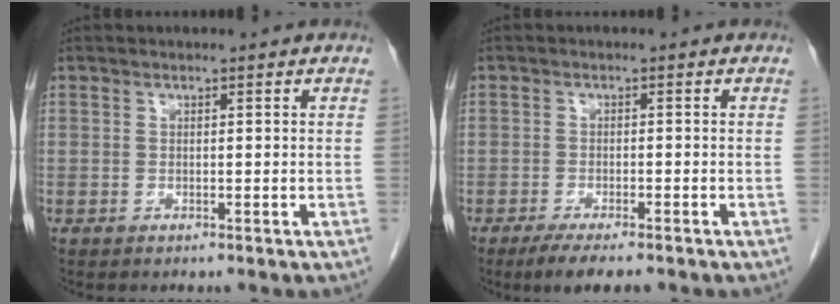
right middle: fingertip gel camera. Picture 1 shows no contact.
{"total": 5.4, "force": [-4.1, 1.1, 3.3], "torque": [-0.055, -0.012, -0.063]}